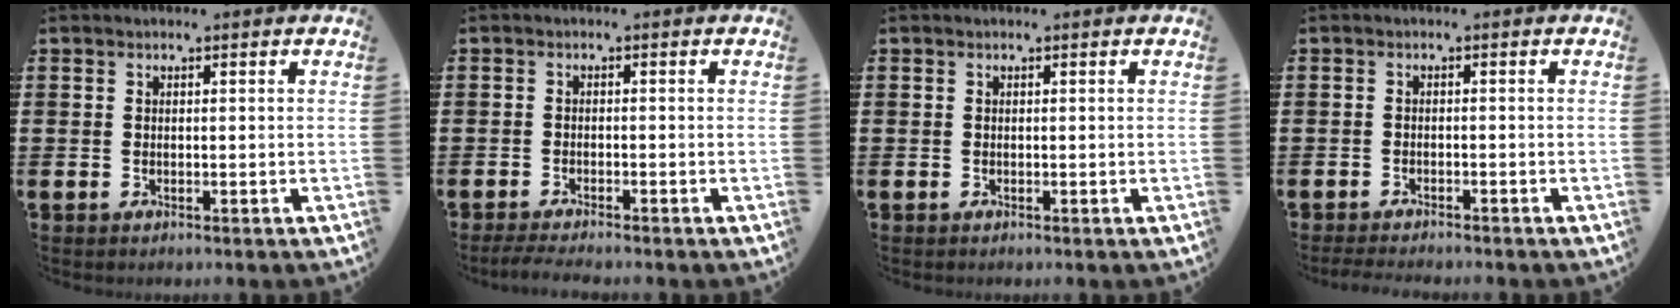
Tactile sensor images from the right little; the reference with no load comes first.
{"total": 1.6, "force": [-1.5, 0.0, 0.6], "torque": [-0.010, 0.002, -0.029]}
{"total": 0.0}
{"total": 1.2, "force": [-1.2, 0.0, 0.3], "torque": [-0.007, 0.002, -0.024]}